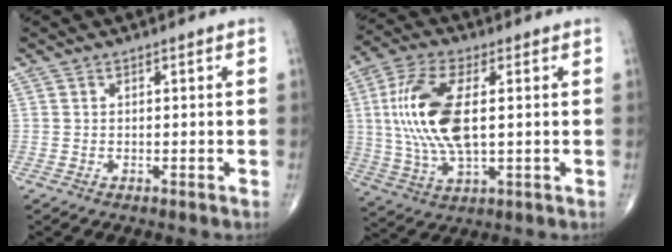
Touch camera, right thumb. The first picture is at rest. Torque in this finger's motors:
{"motor_torque": [0.83, 3.28, 1.72, 0.26, 0.73]}